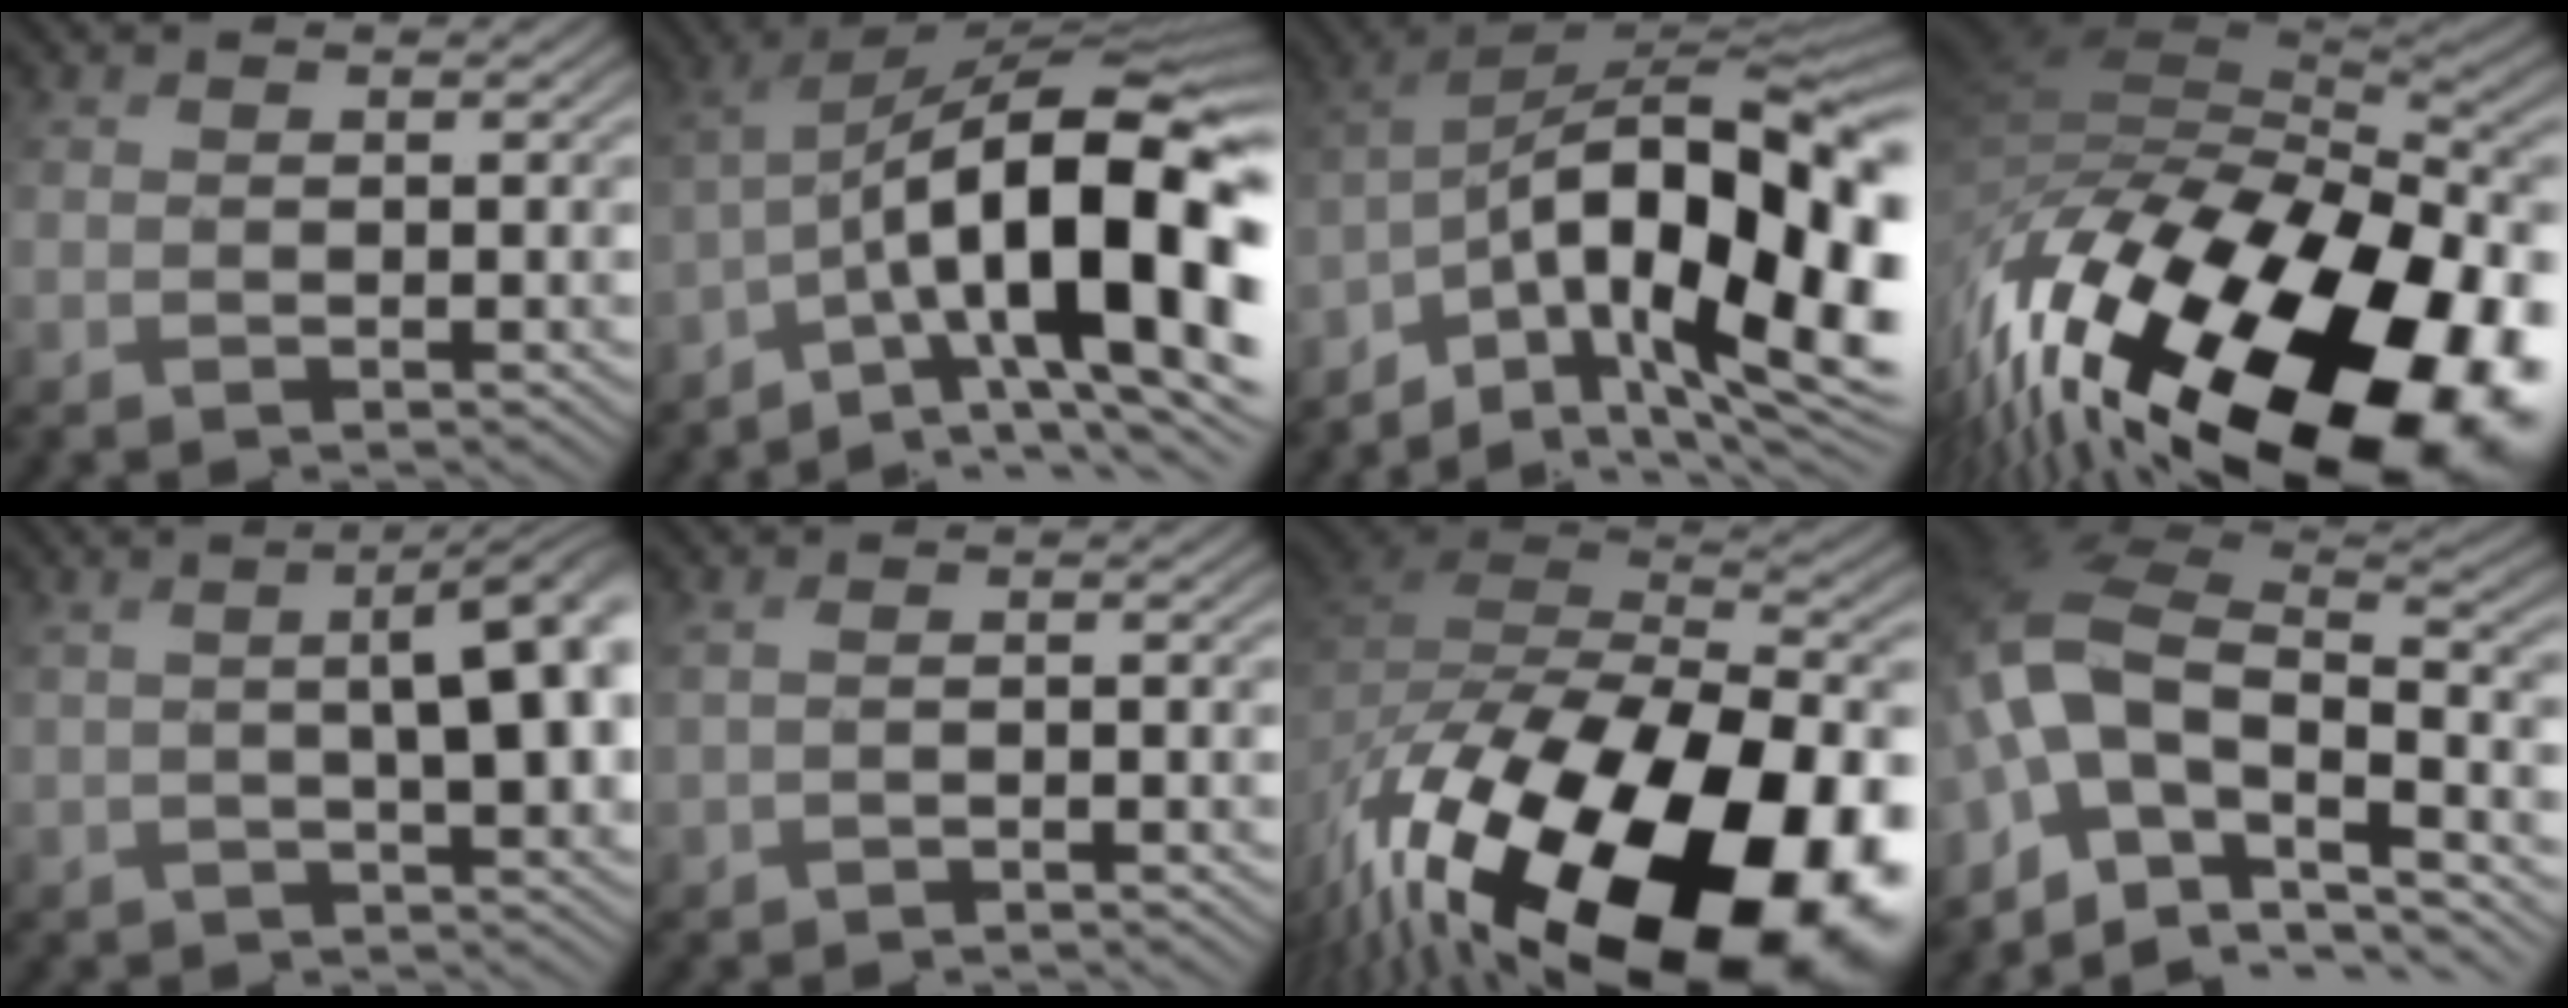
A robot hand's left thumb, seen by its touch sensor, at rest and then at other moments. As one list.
[{"total": 17.5, "force": [-4.7, 5.9, 15.8], "torque": [-0.237, 0.005, -0.072]}, {"total": 16.9, "force": [-6.6, 8.1, 13.2], "torque": [-0.247, -0.004, -0.108]}, {"total": 19.0, "force": [-8.7, 7.9, 14.9], "torque": [-0.306, -0.046, -0.111]}, {"total": 6.3, "force": [0.8, 1.9, 6.0], "torque": [-0.065, 0.014, 0.019]}, {"total": 0.6, "force": [-0.5, -0.4, -0.2], "torque": [0.002, 0.015, -0.011]}, {"total": 19.6, "force": [-10.9, 9.7, 13.1], "torque": [-0.236, -0.052, -0.131]}, {"total": 14.4, "force": [-5.4, 8.6, 10.1], "torque": [-0.276, 0.005, -0.091]}]